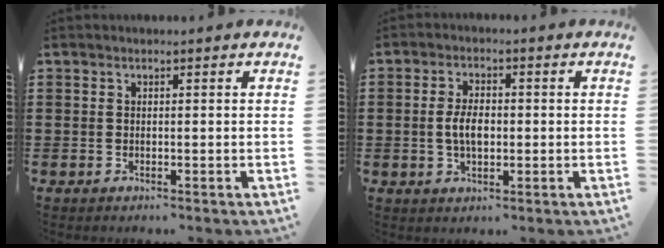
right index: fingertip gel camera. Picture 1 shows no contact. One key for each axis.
{"total": 4.5, "fx": -0.2, "fy": 2.3, "fz": 3.8, "tx": -0.088, "ty": 0.001, "tz": -0.010}